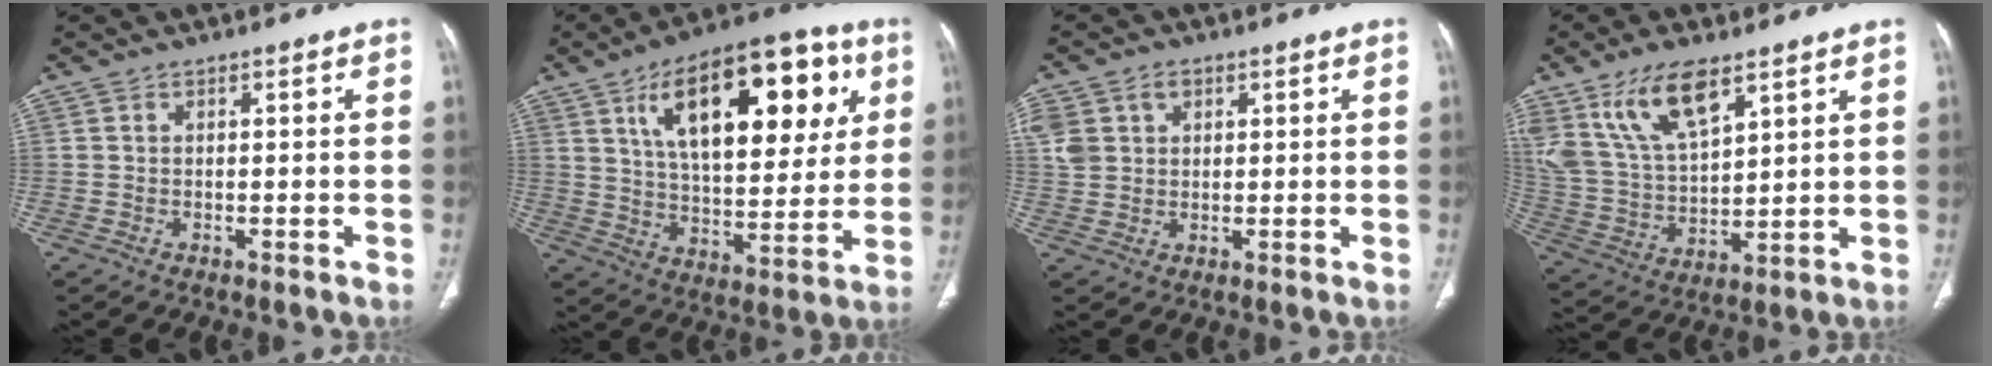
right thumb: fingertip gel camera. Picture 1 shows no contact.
{"total": 26.1, "force": [9.9, 12.2, 20.8], "torque": [-0.278, -0.012, 0.156]}
{"total": 7.7, "force": [2.9, 5.9, 3.9], "torque": [-0.077, 0.008, 0.064]}
{"total": 15.1, "force": [9.0, 6.6, 10.1], "torque": [-0.184, -0.032, 0.187]}